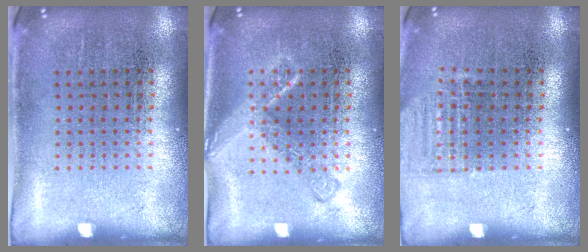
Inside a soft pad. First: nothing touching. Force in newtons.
{"total": 1.5, "press": 1.5, "slide": 0.2}
{"total": 0.9, "press": 0.9, "slide": 0.3}